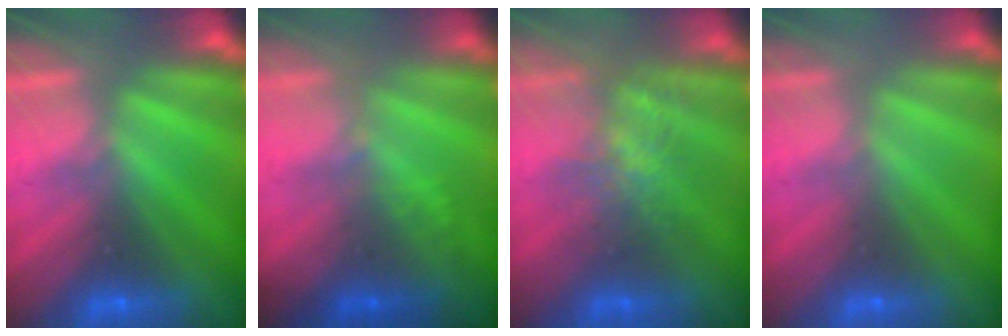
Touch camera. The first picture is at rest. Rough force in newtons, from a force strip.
{"total": 1.9}
{"total": 4.5}
{"total": 4.5}